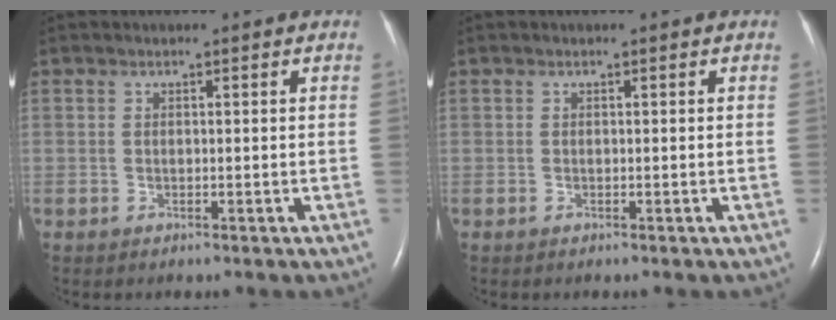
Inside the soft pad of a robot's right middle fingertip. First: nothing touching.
{"total": 0.0}